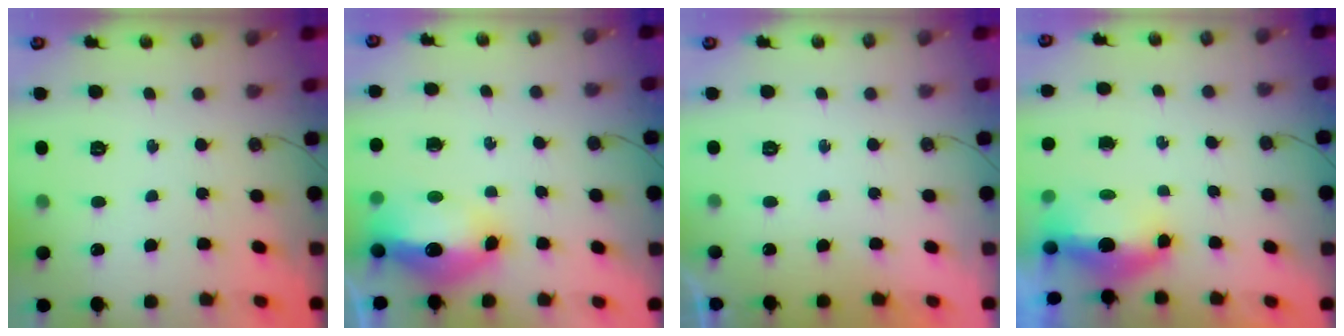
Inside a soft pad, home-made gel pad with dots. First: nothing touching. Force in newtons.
{"total": 13.5, "press": 13.4, "slide": 1.3}
{"total": 0.0}
{"total": 6.1, "press": 5.7, "slide": 2.1}